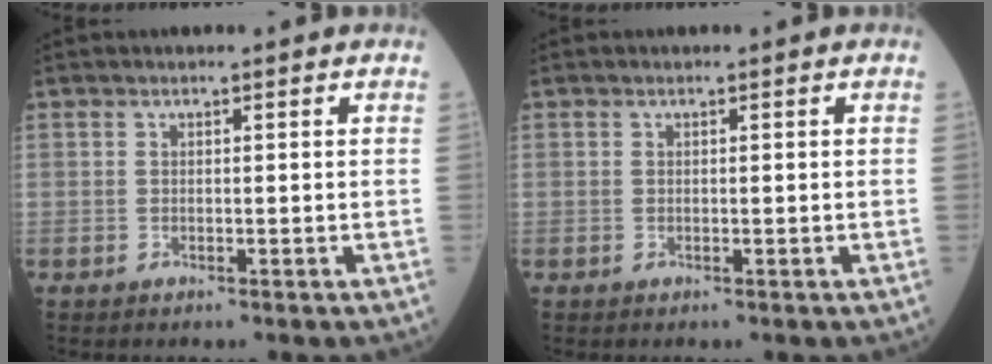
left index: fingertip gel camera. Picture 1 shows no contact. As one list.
[{"total": 0.0}]